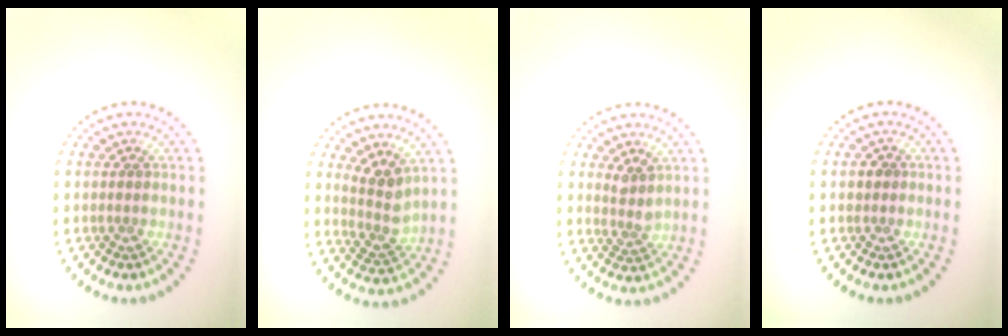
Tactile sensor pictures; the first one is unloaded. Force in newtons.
{"total": 2.7, "press": 2.2, "slide": 1.7}
{"total": 1.8, "press": 1.3, "slide": 1.2}
{"total": 1.3, "press": 1.1, "slide": 0.6}